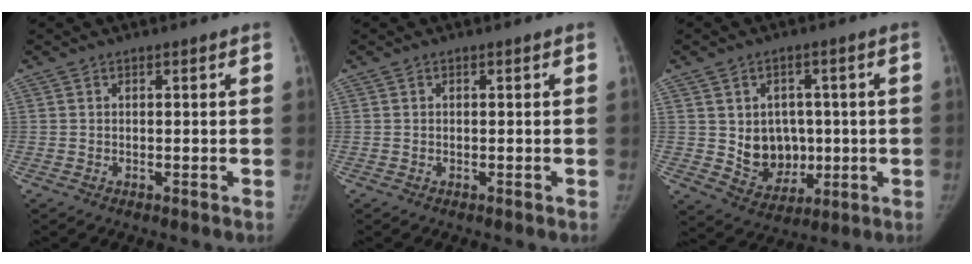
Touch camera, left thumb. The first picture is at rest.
{"total": 0.0}
{"total": 9.6, "force": [0.2, 8.0, 5.3], "torque": [-0.035, -0.006, 0.023]}